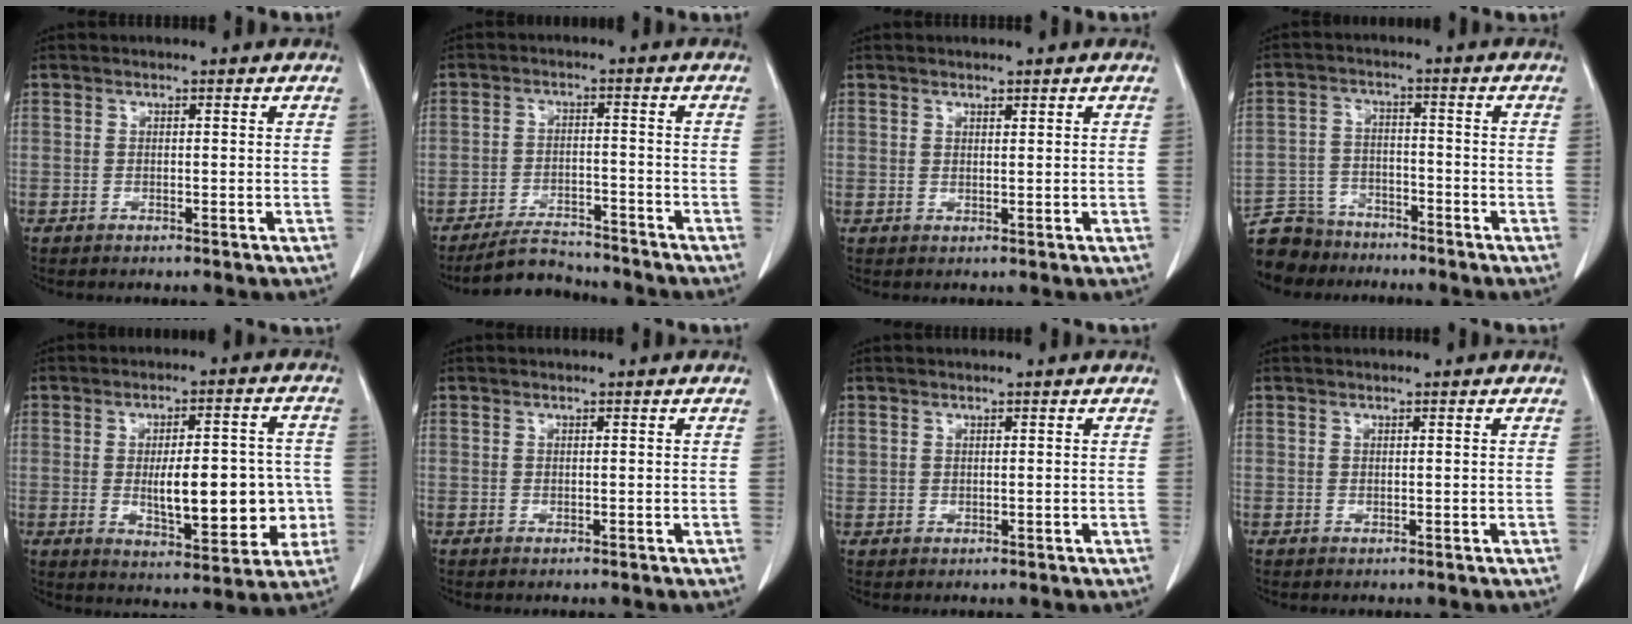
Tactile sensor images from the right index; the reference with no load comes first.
{"total": 6.8, "force": [-6.5, 1.8, 1.1], "torque": [-0.019, -0.005, -0.110]}
{"total": 0.8, "force": [0.6, 0.2, 0.3], "torque": [-0.007, -0.005, 0.011]}
{"total": 9.0, "force": [-7.9, 4.3, 0.5], "torque": [-0.017, 0.009, -0.141]}
{"total": 14.2, "force": [-1.5, 5.3, 13.1], "torque": [-0.185, 0.013, -0.009]}
{"total": 0.0}
{"total": 1.9, "force": [0.9, 1.5, 0.7], "torque": [-0.021, 0.007, 0.021]}
{"total": 0.0}